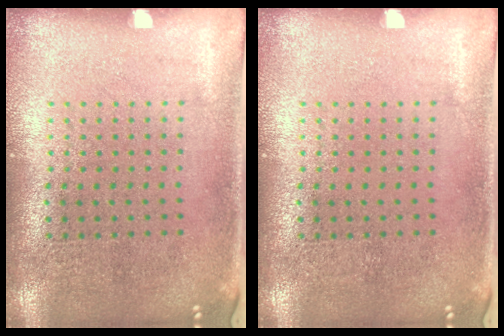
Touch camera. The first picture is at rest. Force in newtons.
{"total": 0.0}